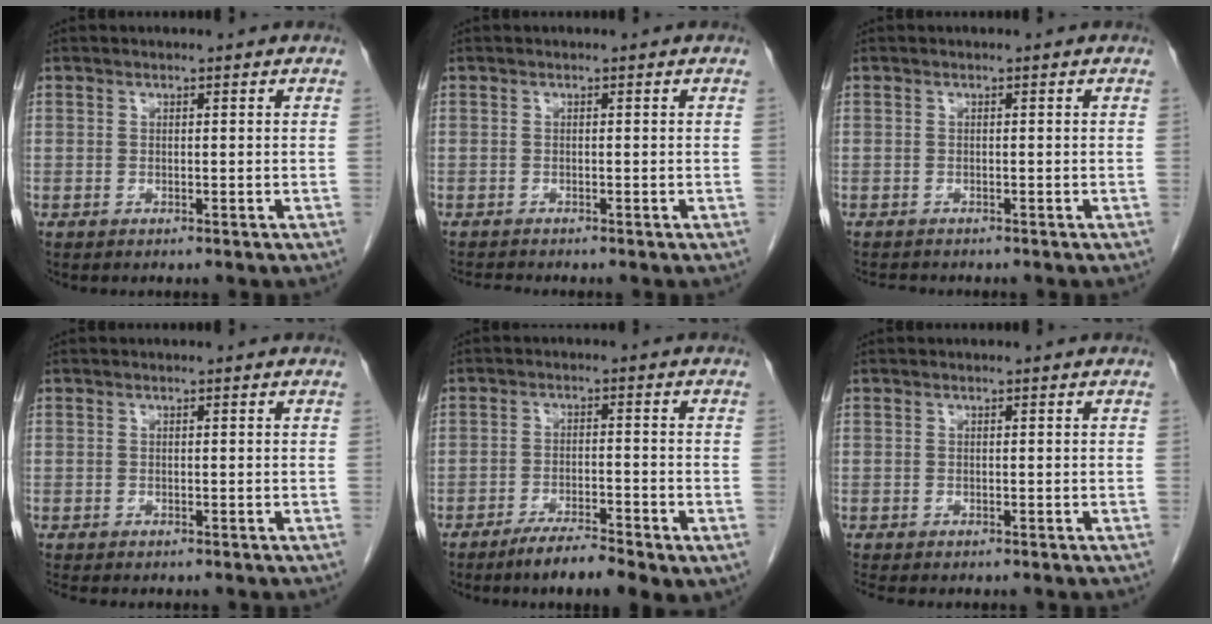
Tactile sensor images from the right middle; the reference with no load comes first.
{"total": 1.5, "force": [-1.4, -0.3, 0.1], "torque": [-0.009, -0.008, -0.026]}
{"total": 2.1, "force": [-1.9, 0.6, 0.6], "torque": [-0.015, -0.008, -0.026]}
{"total": 1.6, "force": [-1.4, 0.3, 0.6], "torque": [-0.017, -0.007, -0.020]}
{"total": 7.4, "force": [-4.8, 1.1, 5.5], "torque": [-0.093, -0.007, -0.076]}
{"total": 1.9, "force": [-1.7, 0.3, 0.7], "torque": [-0.019, -0.007, -0.025]}